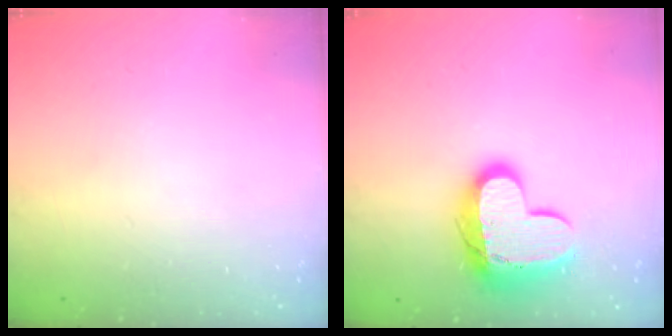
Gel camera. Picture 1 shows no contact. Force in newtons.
{"total": 14.3, "press": 14.3, "slide": 1.2}